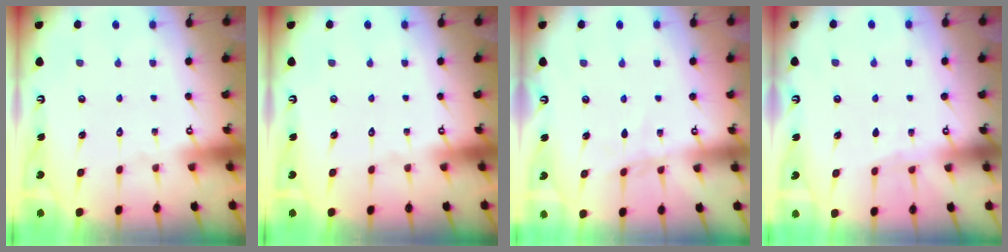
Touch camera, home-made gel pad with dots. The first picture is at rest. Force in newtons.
{"total": 0.0}
{"total": 5.1, "press": 5.1, "slide": 0.5}
{"total": 4.4, "press": 4.4, "slide": 0.6}